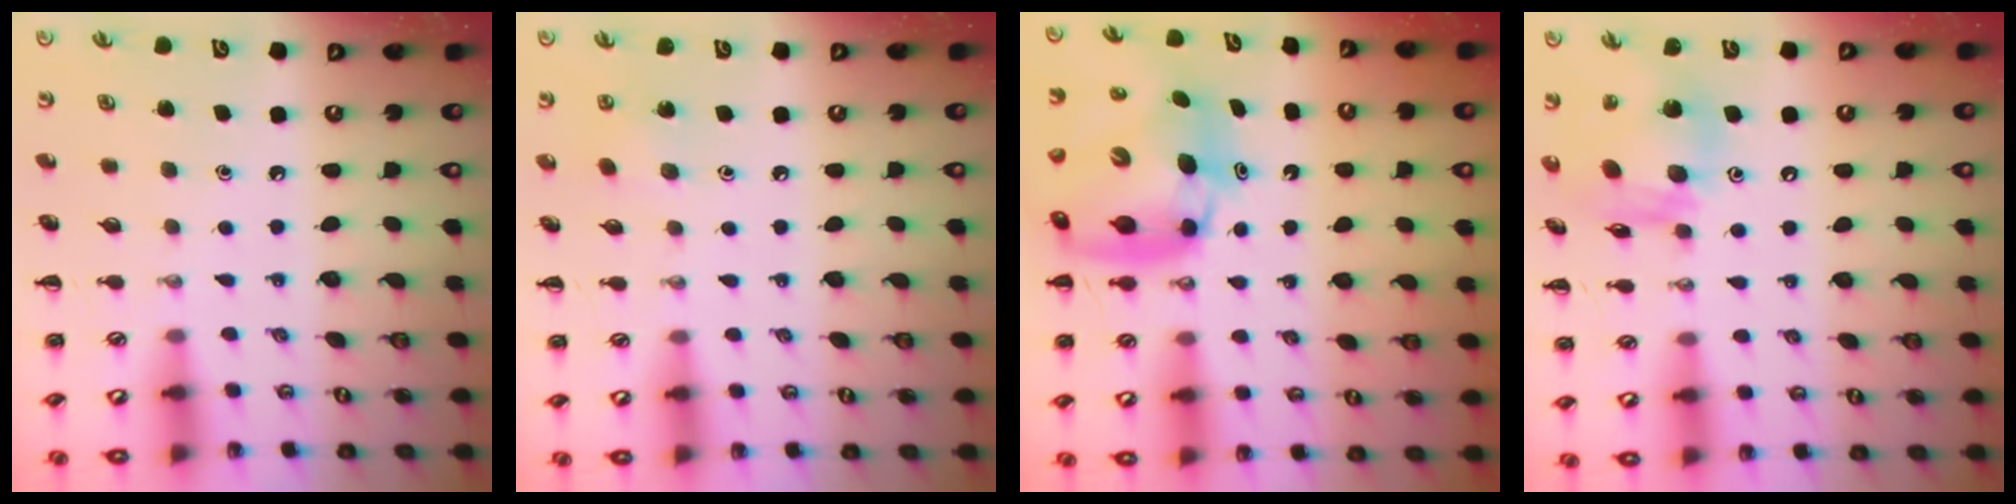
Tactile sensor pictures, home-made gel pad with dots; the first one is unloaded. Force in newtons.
{"total": 3.5, "press": 3.4, "slide": 1.0}
{"total": 11.8, "press": 11.4, "slide": 3.1}
{"total": 14.4, "press": 14.3, "slide": 2.2}